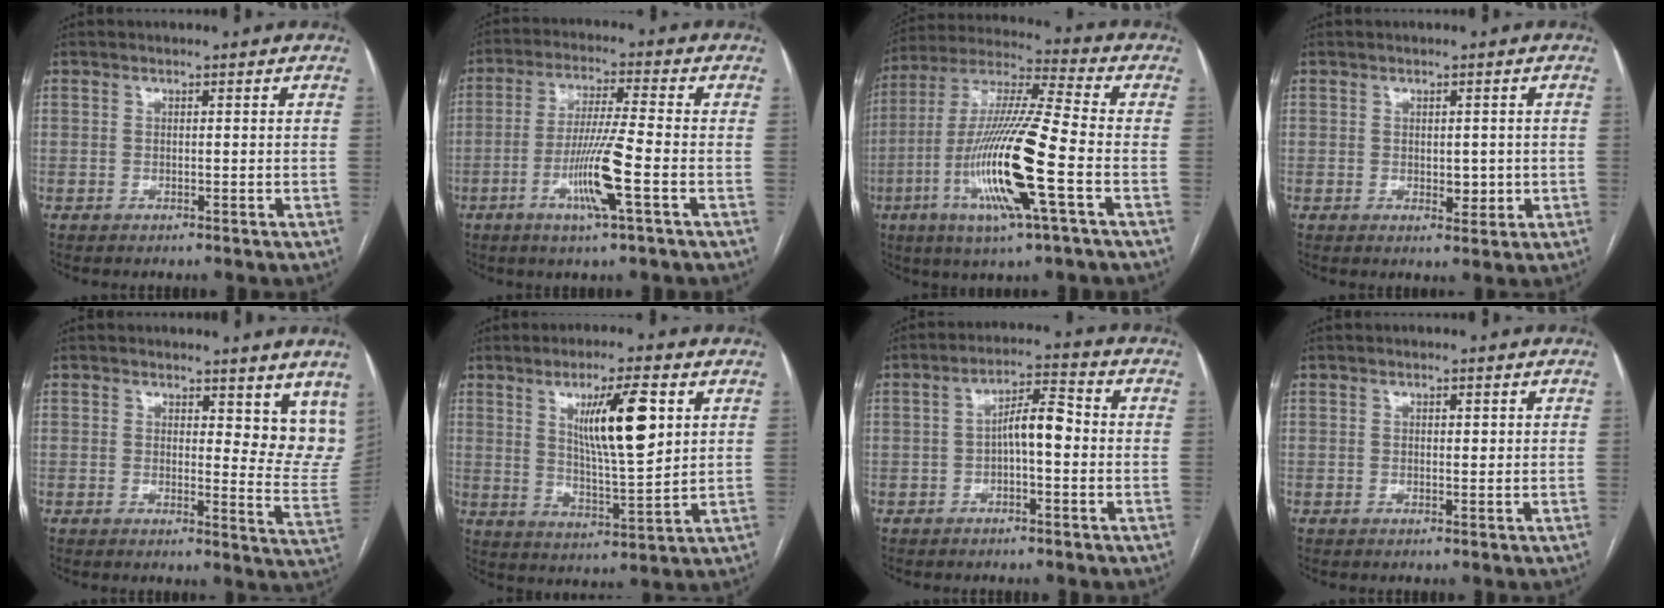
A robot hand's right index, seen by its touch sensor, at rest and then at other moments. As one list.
[{"total": 9.3, "force": [-3.3, -0.6, 8.7], "torque": [-0.171, -0.010, -0.064]}, {"total": 18.2, "force": [-5.7, 0.5, 17.3], "torque": [-0.351, -0.015, -0.109]}, {"total": 2.7, "force": [-0.3, 1.6, 2.1], "torque": [-0.024, -0.001, 0.003]}, {"total": 9.6, "force": [7.6, 3.7, 4.6], "torque": [-0.032, -0.035, 0.071]}, {"total": 11.3, "force": [4.0, 1.4, 10.5], "torque": [-0.177, -0.005, 0.071]}, {"total": 5.8, "force": [-0.6, 1.6, 5.6], "torque": [-0.095, 0.024, -0.011]}, {"total": 1.0, "force": [0.4, 0.4, 0.8], "torque": [-0.012, 0.000, 0.005]}]